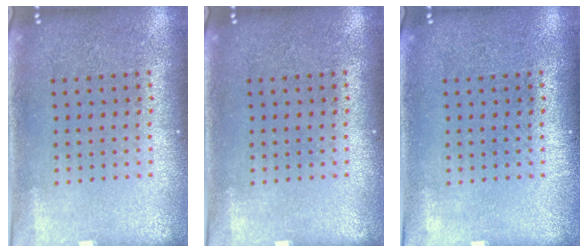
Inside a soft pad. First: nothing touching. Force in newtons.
{"total": 0.0}
{"total": 0.0}